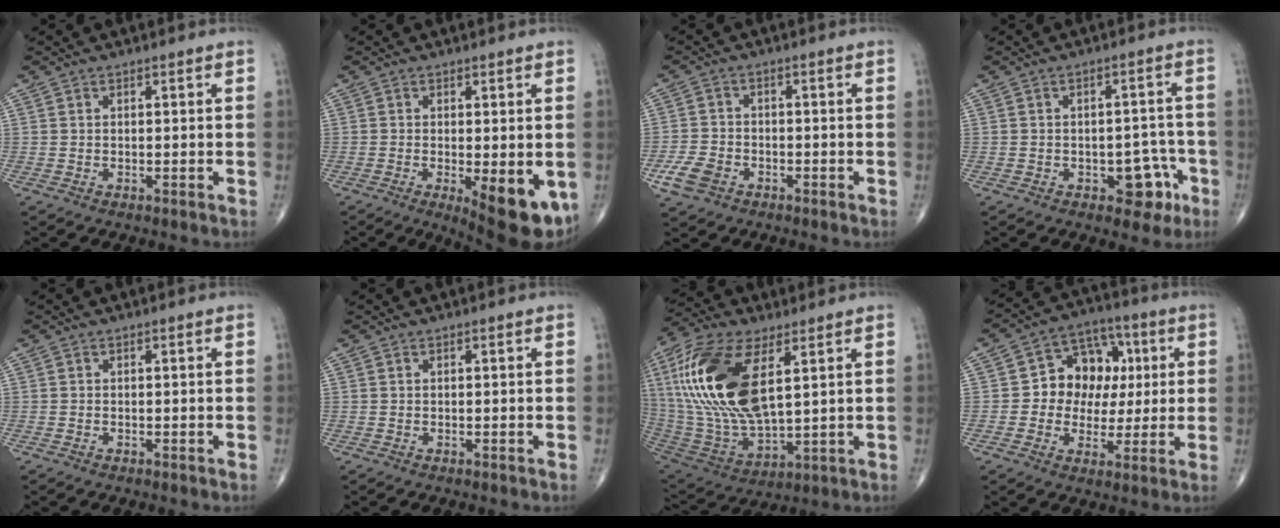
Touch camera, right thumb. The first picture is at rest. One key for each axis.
{"total": 10.9, "fx": -3.2, "fy": 3.7, "fz": 9.7, "tx": -0.121, "ty": -0.021, "tz": -0.034}
{"total": 5.3, "fx": -2.7, "fy": 3.6, "fz": 2.7, "tx": -0.058, "ty": 0.010, "tz": -0.049}
{"total": 6.8, "fx": -3.0, "fy": 4.0, "fz": 4.6, "tx": -0.023, "ty": 0.028, "tz": -0.033}
{"total": 0.0}
{"total": 0.0}
{"total": 24.2, "fx": 6.8, "fy": 11.0, "fz": 20.5, "tx": -0.441, "ty": -0.025, "tz": 0.132}
{"total": 12.6, "fx": 1.5, "fy": 10.1, "fz": 7.5, "tx": -0.059, "ty": 0.019, "tz": 0.019}